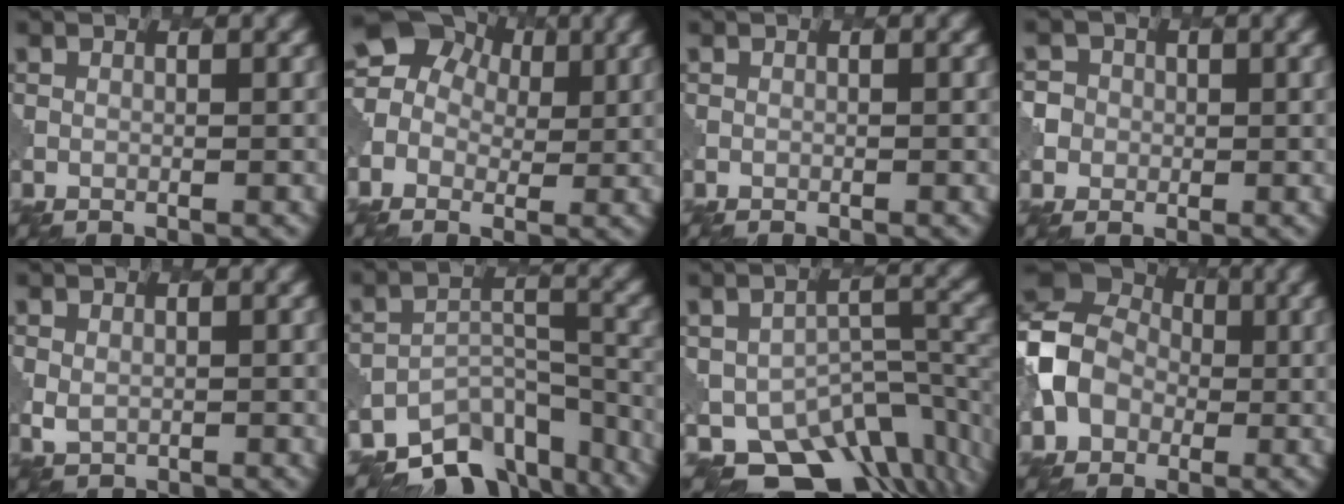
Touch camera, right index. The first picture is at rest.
{"total": 8.4, "force": [1.9, 7.4, 3.6], "torque": [-0.063, 0.030, -0.009]}
{"total": 0.0}
{"total": 3.4, "force": [0.1, 3.4, 0.4], "torque": [0.013, 0.017, -0.023]}
{"total": 1.0, "force": [0.4, 0.9, 0.3], "torque": [-0.011, -0.006, 0.014]}
{"total": 9.7, "force": [-8.2, 4.4, 3.0], "torque": [-0.039, -0.009, -0.108]}
{"total": 9.7, "force": [-6.2, 5.7, 4.8], "torque": [-0.064, -0.025, -0.083]}
{"total": 8.0, "force": [-0.6, 6.9, 3.9], "torque": [-0.075, -0.003, -0.022]}